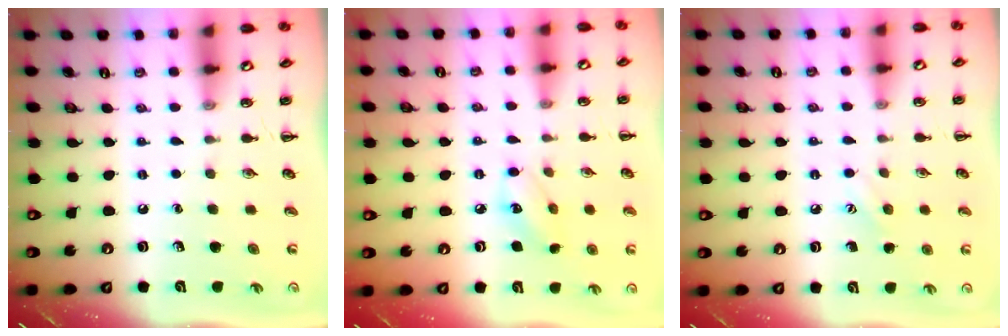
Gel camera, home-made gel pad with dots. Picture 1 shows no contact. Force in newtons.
{"total": 6.5, "press": 6.4, "slide": 1.0}
{"total": 5.9, "press": 5.7, "slide": 1.4}